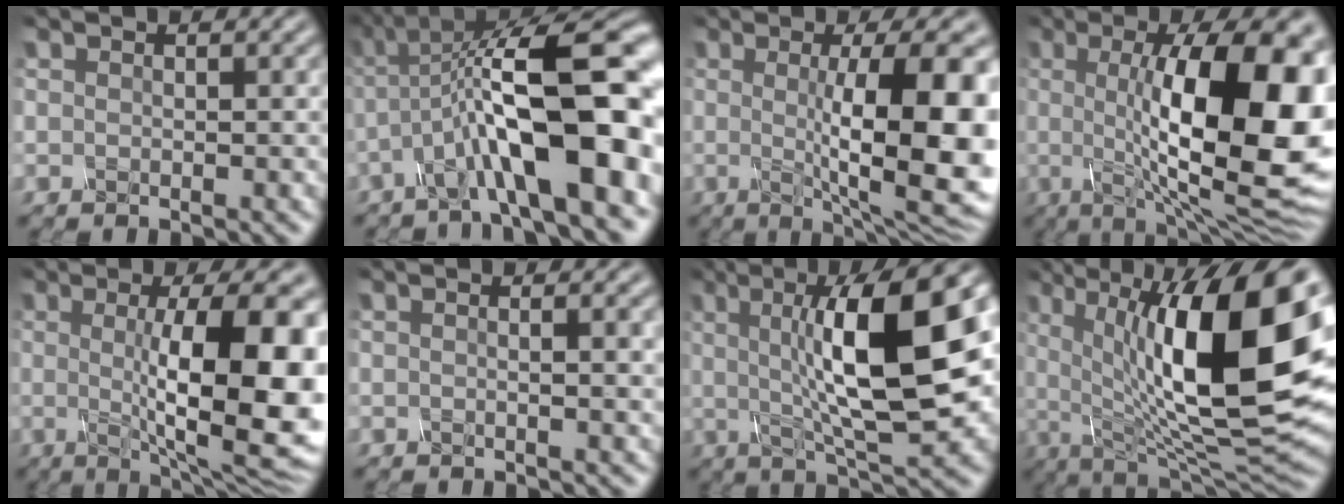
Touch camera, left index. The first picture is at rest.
{"total": 12.1, "force": [-2.6, 3.1, 11.4], "torque": [-0.182, 0.019, -0.047]}
{"total": 11.6, "force": [-0.1, 3.0, 11.2], "torque": [-0.143, -0.008, 0.000]}
{"total": 16.2, "force": [0.8, 4.8, 15.4], "torque": [-0.189, 0.007, 0.007]}
{"total": 12.8, "force": [0.0, 3.4, 12.3], "torque": [-0.158, -0.007, -0.001]}
{"total": 2.9, "force": [0.3, 1.1, 2.6], "torque": [-0.024, 0.006, -0.012]}
{"total": 13.3, "force": [1.9, 3.8, 12.6], "torque": [-0.171, 0.014, 0.024]}
{"total": 17.1, "force": [3.0, 6.2, 15.6], "torque": [-0.228, 0.002, 0.041]}